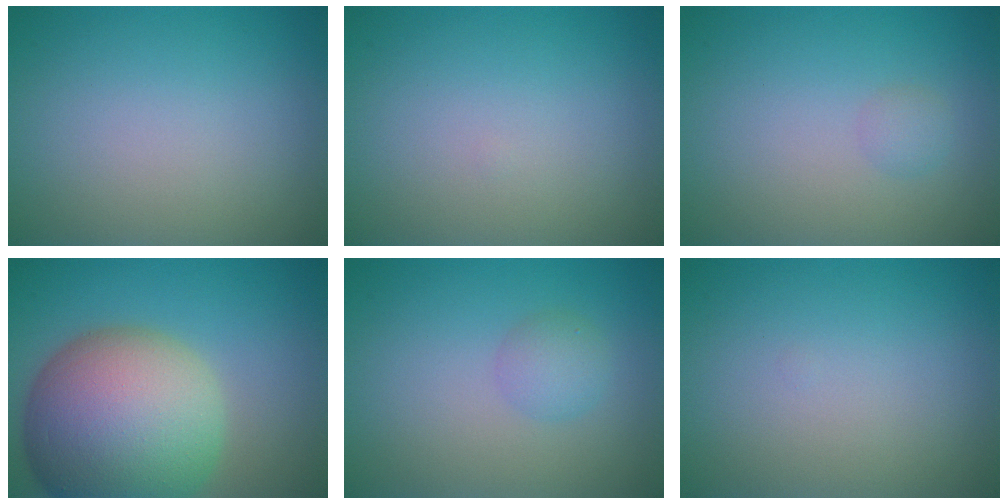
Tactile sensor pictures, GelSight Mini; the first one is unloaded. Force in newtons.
{"total": 0.0}
{"total": 1.0, "press": 1.0, "slide": 0.1}
{"total": 15.5, "press": 15.5, "slide": 1.0}
{"total": 1.8, "press": 1.8, "slide": 0.0}
{"total": 0.0}